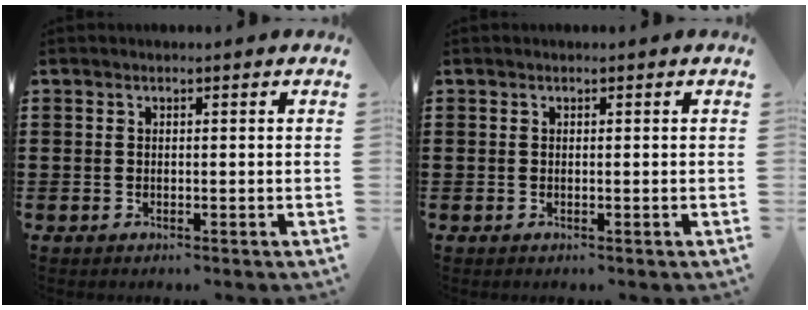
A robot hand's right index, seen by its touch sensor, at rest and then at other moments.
{"total": 0.0}